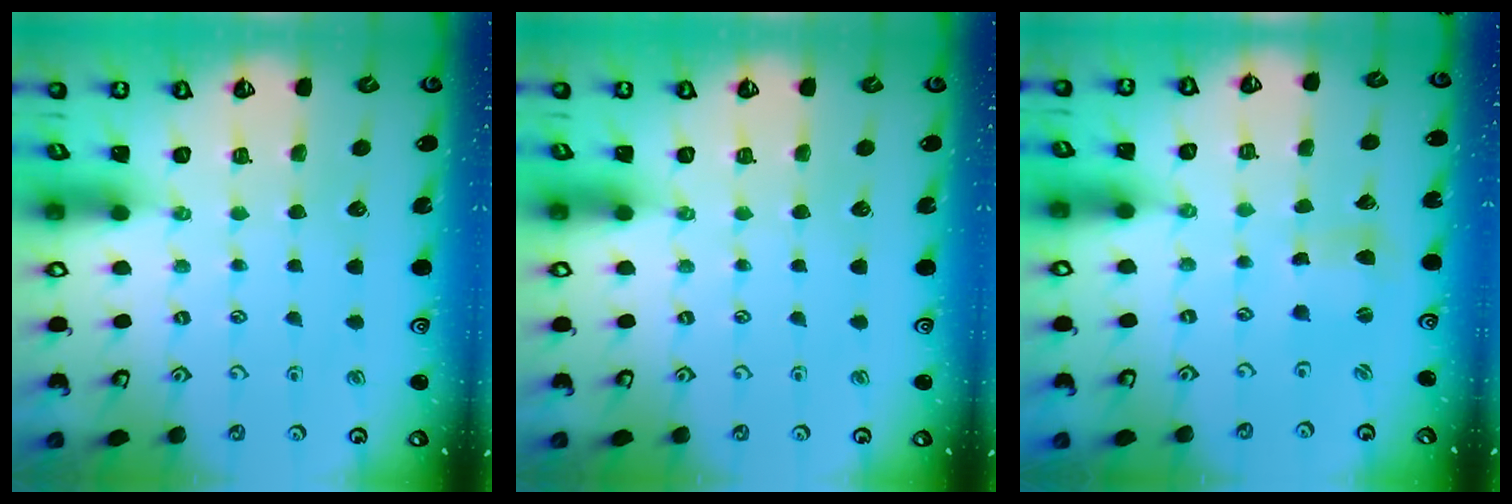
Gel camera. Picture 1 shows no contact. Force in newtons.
{"total": 0.0}
{"total": 2.2, "press": 2.2, "slide": 0.3}